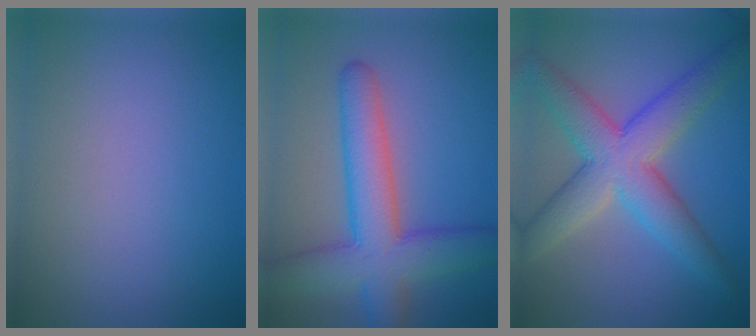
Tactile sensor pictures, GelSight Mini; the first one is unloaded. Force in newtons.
{"total": 7.9, "press": 7.9, "slide": 0.4}
{"total": 7.5, "press": 7.5, "slide": 0.3}